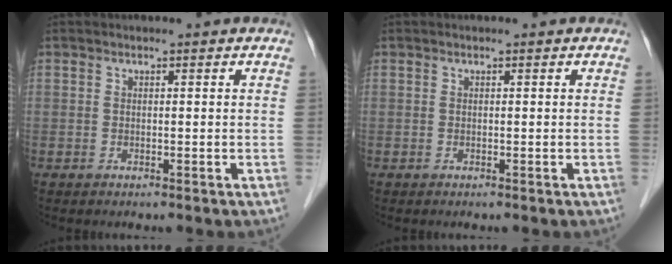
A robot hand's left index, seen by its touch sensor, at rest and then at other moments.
{"total": 0.0}